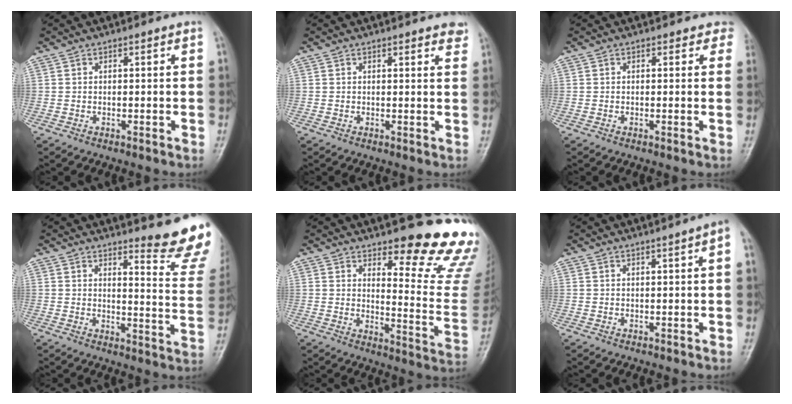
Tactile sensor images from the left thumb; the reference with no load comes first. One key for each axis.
{"total": 3.7, "fx": 2.8, "fy": 1.1, "fz": 2.1, "tx": -0.009, "ty": -0.006, "tz": 0.027}
{"total": 2.2, "fx": 1.6, "fy": 1.5, "fz": 0.5, "tx": 0.022, "ty": -0.005, "tz": -0.002}
{"total": 12.7, "fx": 11.0, "fy": 0.9, "fz": 6.2, "tx": -0.056, "ty": -0.125, "tz": 0.123}
{"total": 17.5, "fx": 13.9, "fy": 4.0, "fz": 9.9, "tx": -0.080, "ty": -0.135, "tz": 0.171}
{"total": 2.7, "fx": 0.9, "fy": -0.1, "fz": 2.5, "tx": -0.038, "ty": 0.007, "tz": 0.013}